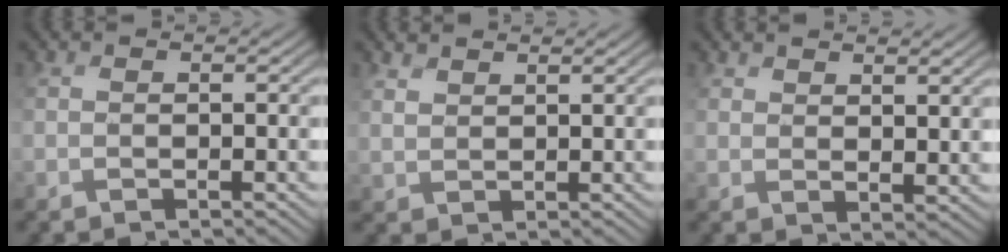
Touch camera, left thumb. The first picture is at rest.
{"total": 2.5, "force": [2.2, -0.1, -1.1], "torque": [0.012, 0.000, 0.047]}
{"total": 2.2, "force": [2.2, 0.0, -0.1], "torque": [-0.007, -0.004, 0.050]}